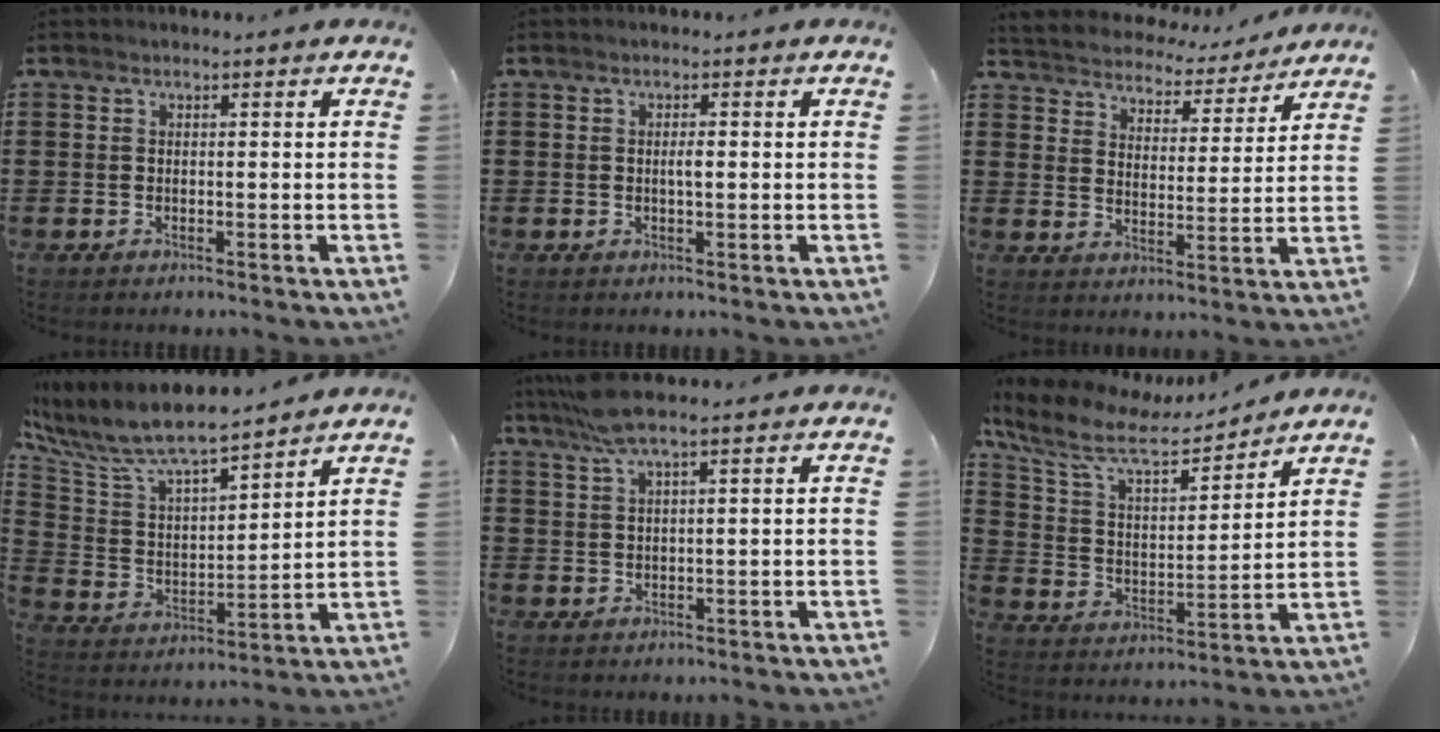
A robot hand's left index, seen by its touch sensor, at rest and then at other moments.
{"total": 1.6, "force": [0.1, 0.3, 1.5], "torque": [-0.030, 0.000, 0.001]}
{"total": 4.1, "force": [4.1, 0.4, -0.4], "torque": [-0.019, -0.036, 0.065]}
{"total": 8.5, "force": [7.3, 1.9, 3.7], "torque": [-0.106, -0.047, 0.124]}
{"total": 4.7, "force": [3.3, 0.1, 3.4], "torque": [-0.073, 0.003, 0.060]}
{"total": 10.1, "force": [8.4, 2.7, 4.9], "torque": [-0.132, -0.043, 0.142]}